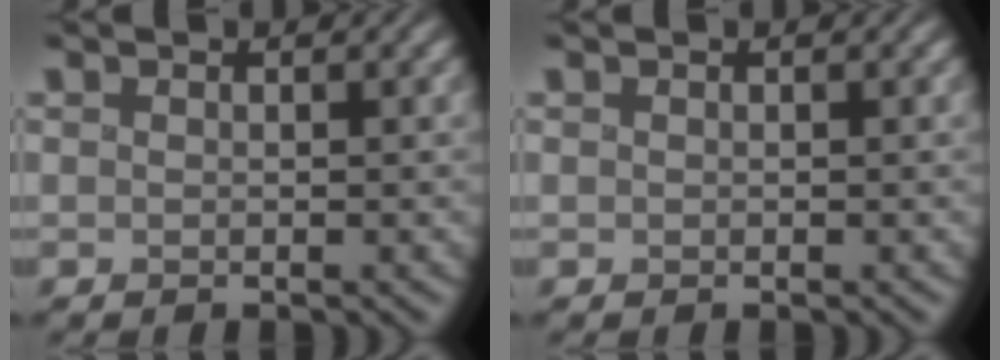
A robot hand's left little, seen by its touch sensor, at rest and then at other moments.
{"total": 0.0}